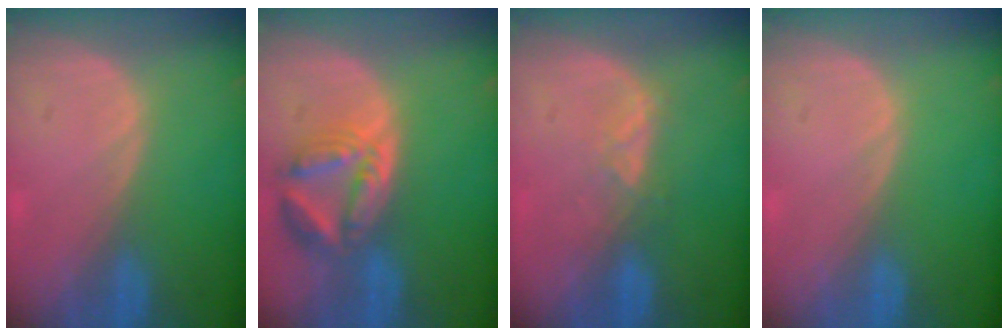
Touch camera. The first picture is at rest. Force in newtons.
{"total": 8.0, "press": 7.1, "slide": 3.8}
{"total": 2.6, "press": 2.5, "slide": 0.8}
{"total": 0.0}